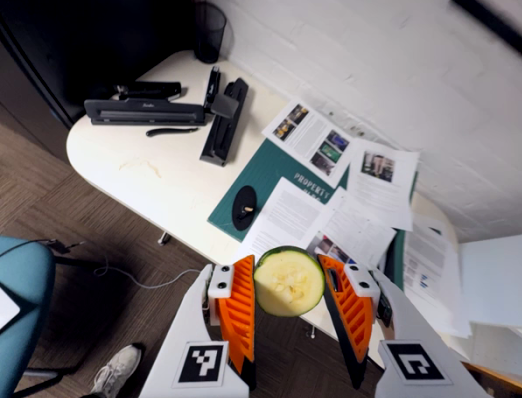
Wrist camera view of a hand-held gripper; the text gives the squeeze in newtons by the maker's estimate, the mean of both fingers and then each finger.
{"total": 9.1, "left": 9.6, "right": 8.6}